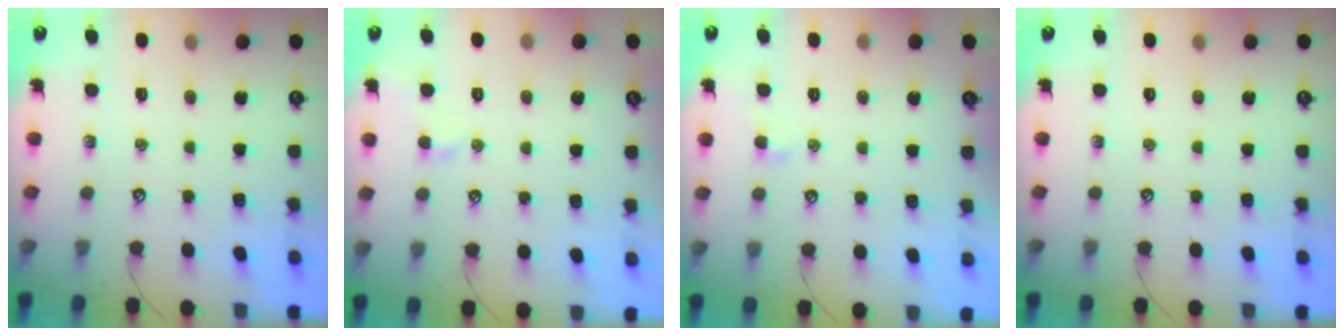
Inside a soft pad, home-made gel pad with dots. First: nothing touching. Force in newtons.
{"total": 0.8, "press": 0.5, "slide": 0.7}
{"total": 0.6, "press": 0.1, "slide": 0.5}
{"total": 0.0}